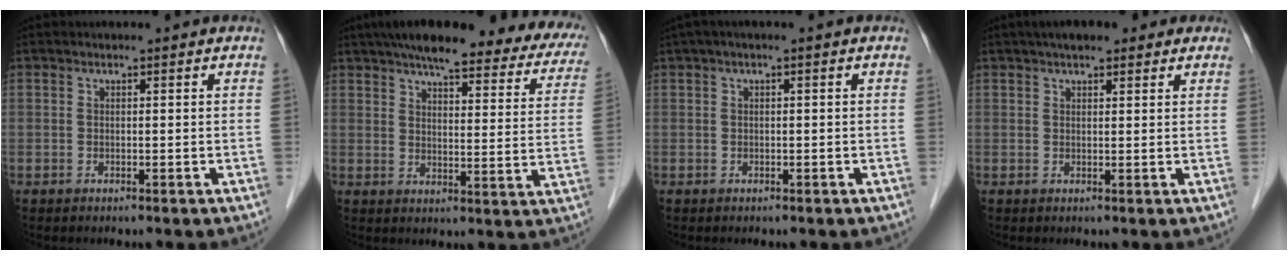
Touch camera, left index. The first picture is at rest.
{"total": 25.2, "force": [20.2, 5.9, 13.8], "torque": [-0.182, 0.016, 0.233]}
{"total": 1.4, "force": [0.3, 0.2, 1.4], "torque": [-0.033, 0.012, 0.007]}
{"total": 6.4, "force": [4.7, 2.3, 3.7], "torque": [-0.045, 0.033, 0.066]}